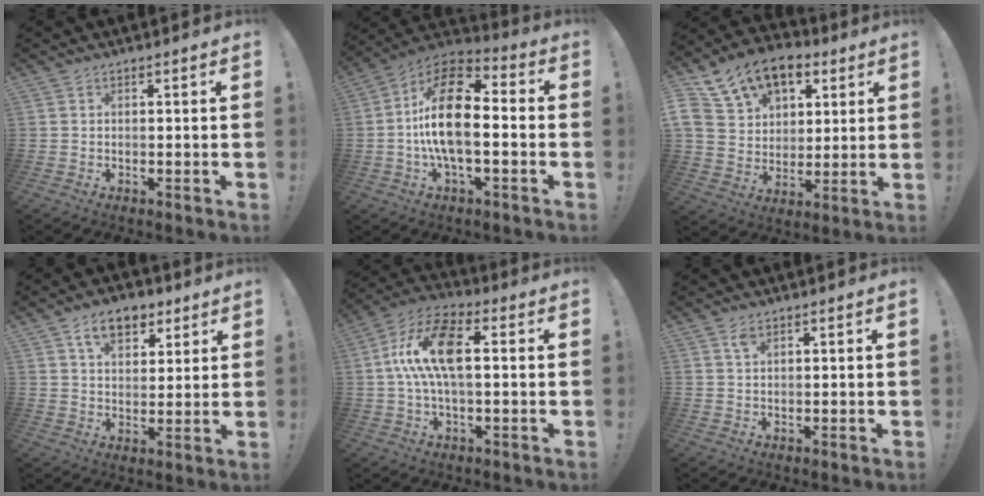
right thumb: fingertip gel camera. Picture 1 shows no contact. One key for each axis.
{"total": 18.1, "fx": -1.6, "fy": 8.4, "fz": 16.0, "tx": -0.293, "ty": 0.016, "tz": -0.031}
{"total": 17.4, "fx": 9.3, "fy": 12.1, "fz": 8.4, "tx": -0.140, "ty": -0.038, "tz": 0.182}
{"total": 10.7, "fx": 6.0, "fy": 6.8, "fz": 5.7, "tx": -0.078, "ty": -0.017, "tz": 0.111}
{"total": 14.8, "fx": 1.5, "fy": 7.0, "fz": 13.0, "tx": -0.238, "ty": 0.009, "tz": 0.026}
{"total": 2.1, "fx": 1.2, "fy": 1.0, "fz": 1.4, "tx": -0.019, "ty": -0.004, "tz": 0.021}